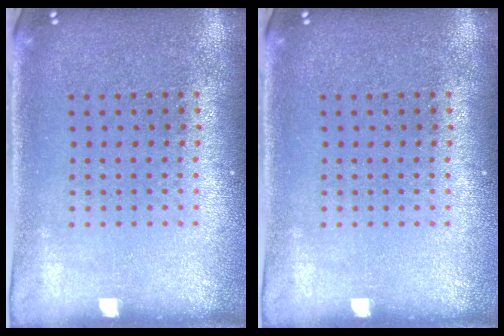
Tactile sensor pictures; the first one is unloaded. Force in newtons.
{"total": 0.0}